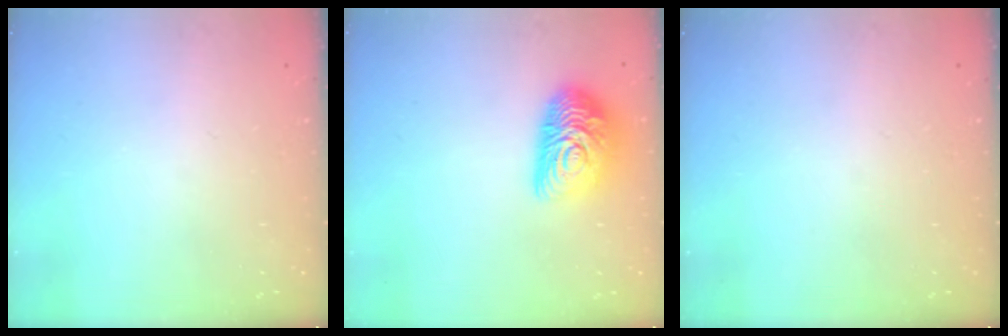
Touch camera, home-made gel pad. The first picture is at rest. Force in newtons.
{"total": 12.8, "press": 12.8, "slide": 0.9}
{"total": 0.0}